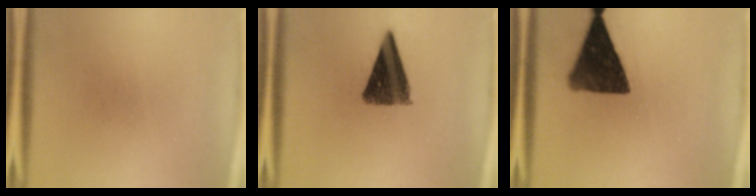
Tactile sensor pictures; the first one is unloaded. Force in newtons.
{"total": 10.4}
{"total": 13.2}